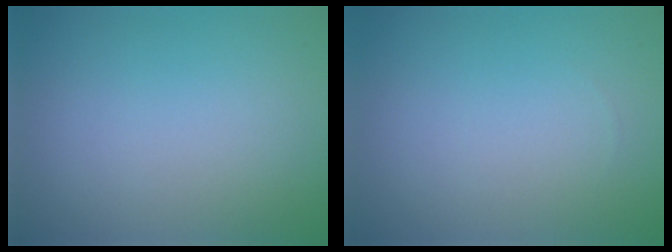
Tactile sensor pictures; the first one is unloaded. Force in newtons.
{"total": 0.0}